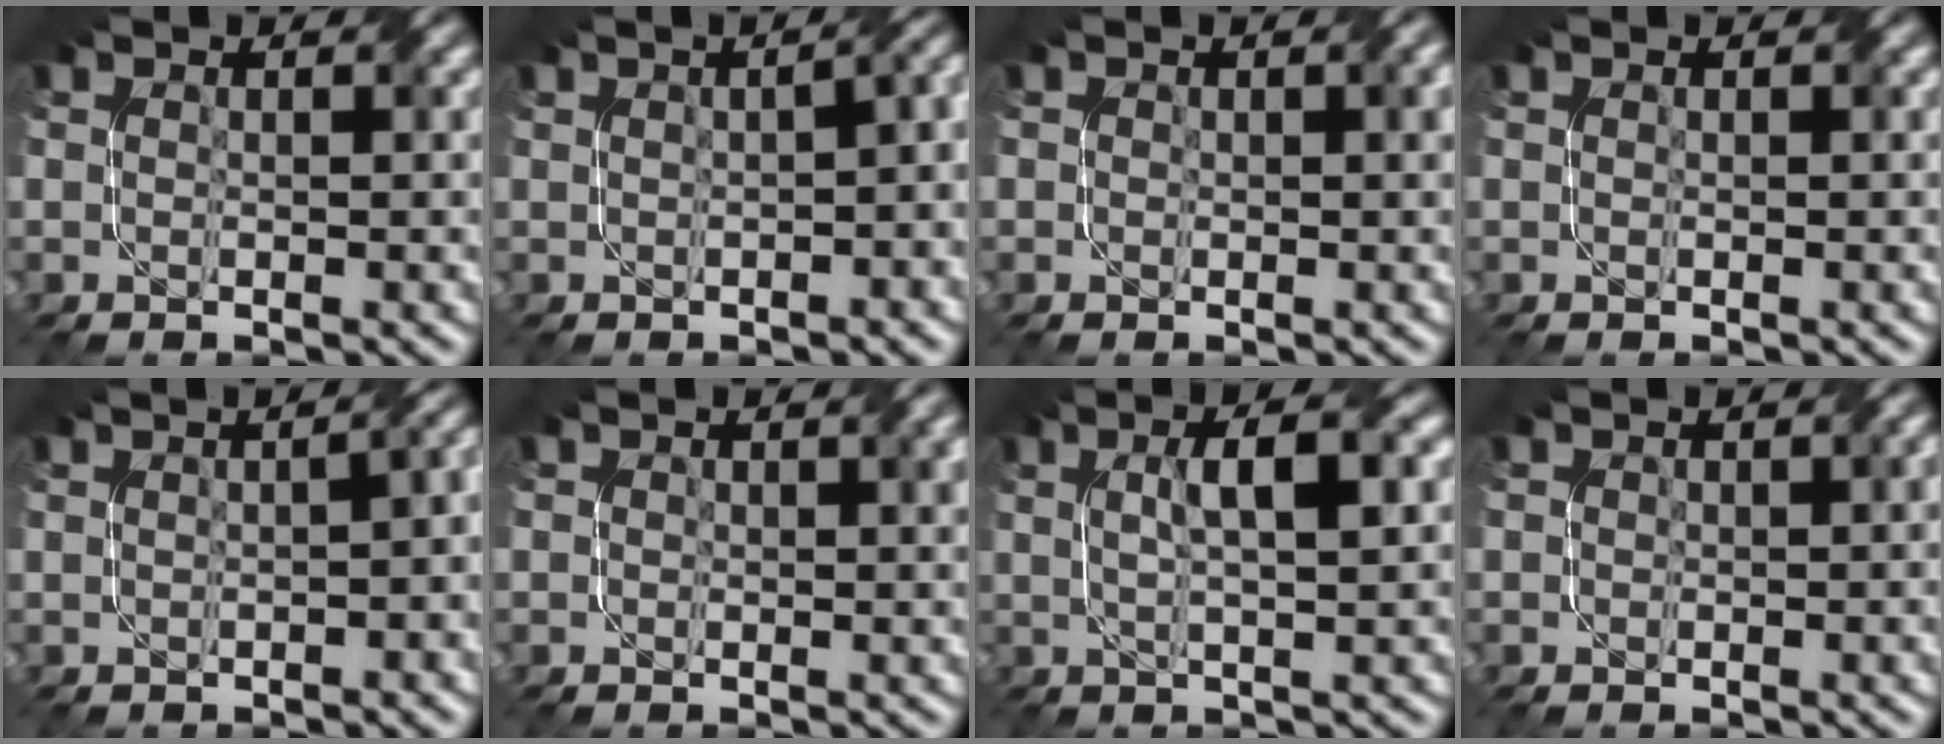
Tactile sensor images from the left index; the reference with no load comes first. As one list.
[{"total": 6.8, "force": [0.5, 3.4, 5.9], "torque": [-0.030, 0.021, -0.003]}, {"total": 1.1, "force": [0.3, 0.6, 0.9], "torque": [-0.004, 0.003, 0.006]}, {"total": 0.0}, {"total": 5.9, "force": [0.2, 3.0, 5.1], "torque": [-0.024, 0.017, -0.002]}, {"total": 1.2, "force": [0.5, 0.7, 0.8], "torque": [-0.002, 0.002, 0.009]}, {"total": 4.4, "force": [1.0, 1.1, 4.2], "torque": [-0.062, 0.016, 0.018]}, {"total": 1.1, "force": [0.0, 0.7, 0.9], "torque": [-0.005, 0.003, 0.005]}]